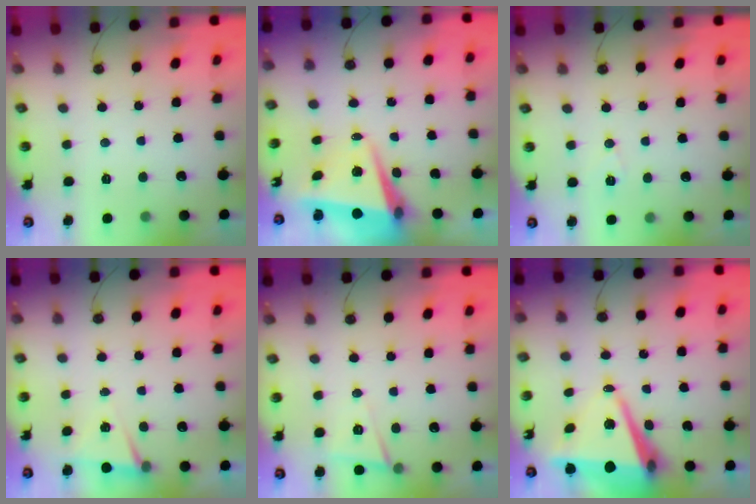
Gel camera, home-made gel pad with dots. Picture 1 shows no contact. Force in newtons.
{"total": 6.9, "press": 6.8, "slide": 1.1}
{"total": 5.6, "press": 5.0, "slide": 2.5}
{"total": 5.4, "press": 3.2, "slide": 4.3}
{"total": 5.7, "press": 4.1, "slide": 4.0}
{"total": 10.1, "press": 9.2, "slide": 4.1}